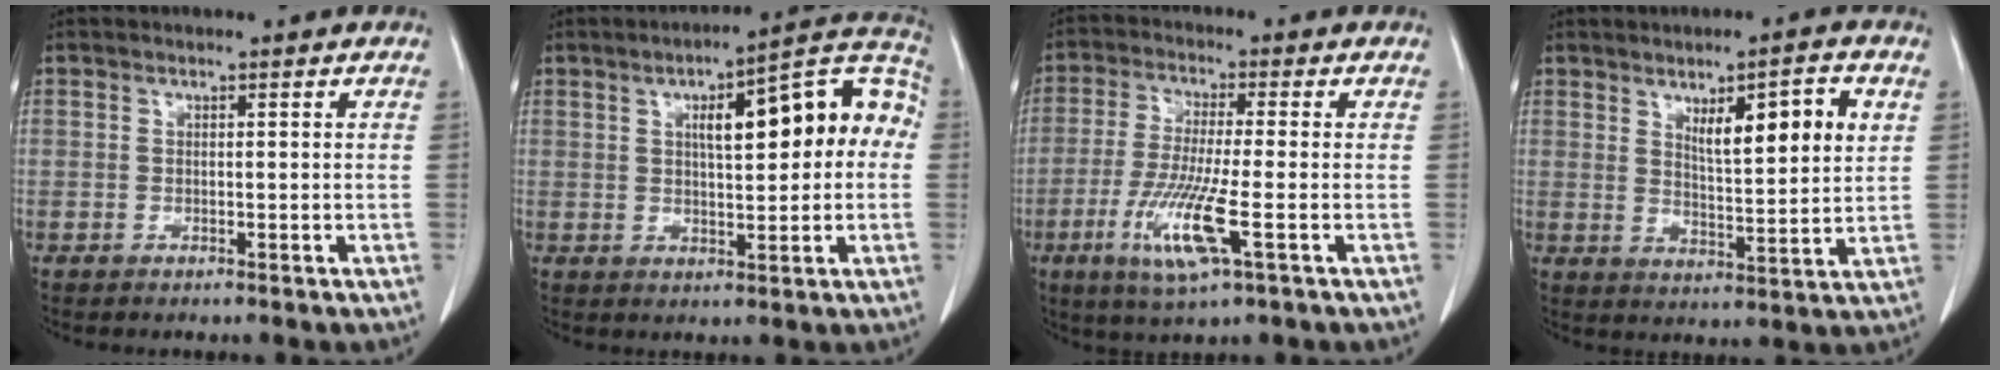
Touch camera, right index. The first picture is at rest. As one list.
[{"total": 15.9, "force": [2.6, 5.9, 14.5], "torque": [-0.188, 0.049, 0.035]}, {"total": 10.0, "force": [-3.5, 0.4, 9.4], "torque": [-0.195, -0.023, -0.067]}, {"total": 9.1, "force": [3.7, 1.4, 8.2], "torque": [-0.130, -0.002, 0.061]}]